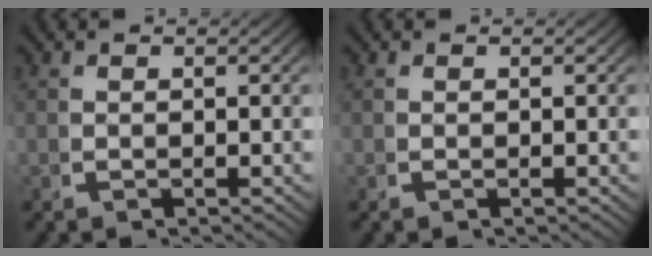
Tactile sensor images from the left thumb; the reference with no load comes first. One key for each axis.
{"total": 0.0}